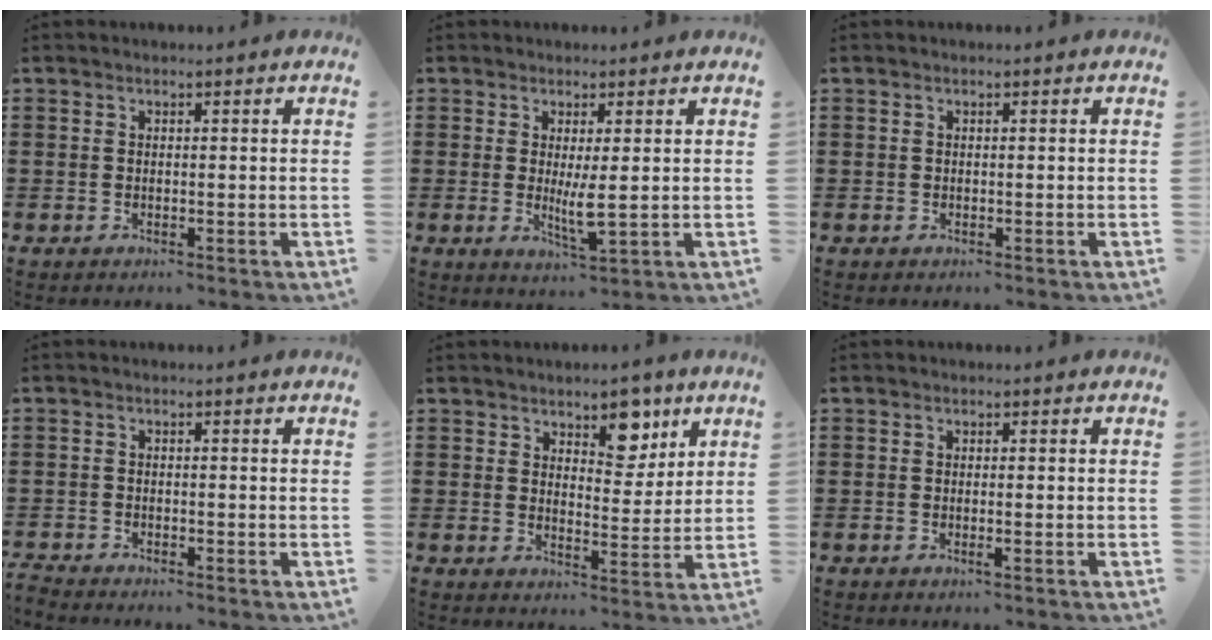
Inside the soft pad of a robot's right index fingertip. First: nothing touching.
{"total": 4.2, "force": [0.3, 0.6, 4.2], "torque": [-0.069, -0.009, 0.004]}
{"total": 0.0}
{"total": 1.5, "force": [-1.5, -0.1, -0.1], "torque": [-0.001, 0.000, -0.031]}
{"total": 6.8, "force": [4.9, 3.7, 3.0], "torque": [-0.047, -0.010, 0.081]}
{"total": 0.8, "force": [-0.2, -0.1, 0.7], "torque": [-0.021, -0.009, -0.005]}